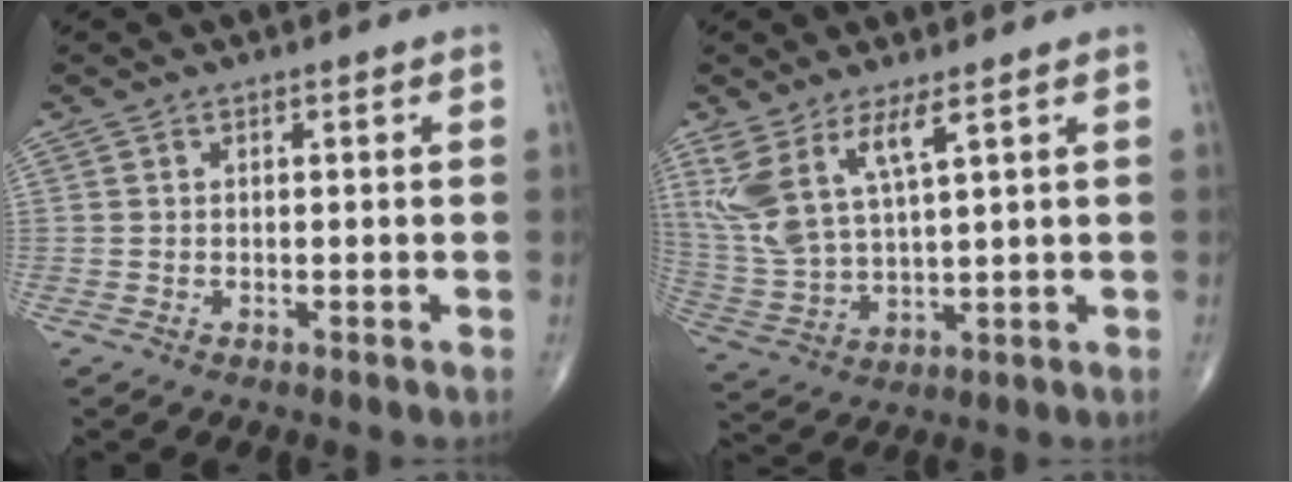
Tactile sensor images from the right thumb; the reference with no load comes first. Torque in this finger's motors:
{"motor_torque": [-0.08, 0.56, 1.30, 0.87, 0.14]}